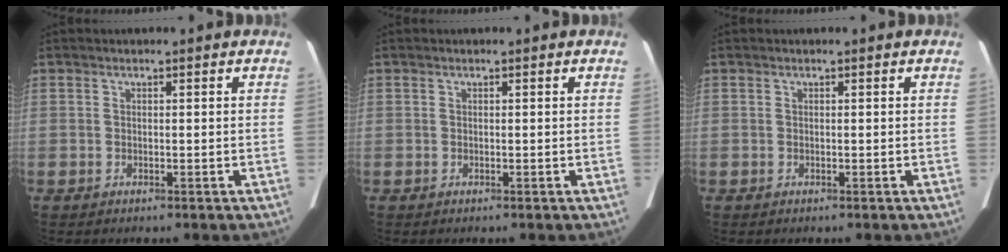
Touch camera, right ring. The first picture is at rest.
{"total": 0.0}
{"total": 0.0}